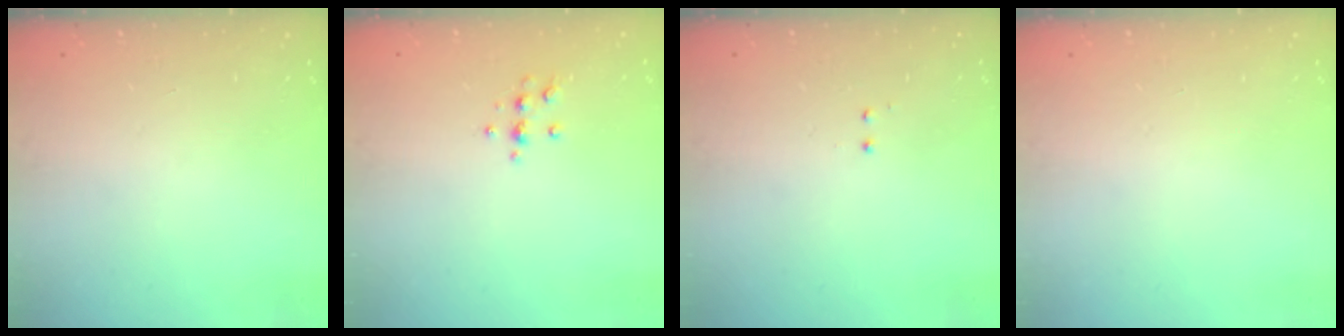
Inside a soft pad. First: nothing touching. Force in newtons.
{"total": 6.2, "press": 6.2, "slide": 0.9}
{"total": 0.5, "press": 0.5, "slide": 0.3}
{"total": 0.0}